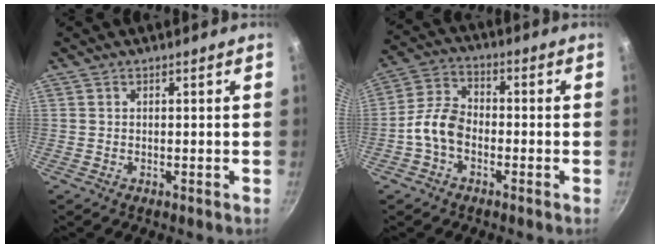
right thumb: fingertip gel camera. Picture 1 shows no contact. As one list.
[{"total": 7.5, "force": [-2.5, 5.1, 4.9], "torque": [-0.087, 0.034, -0.062]}]